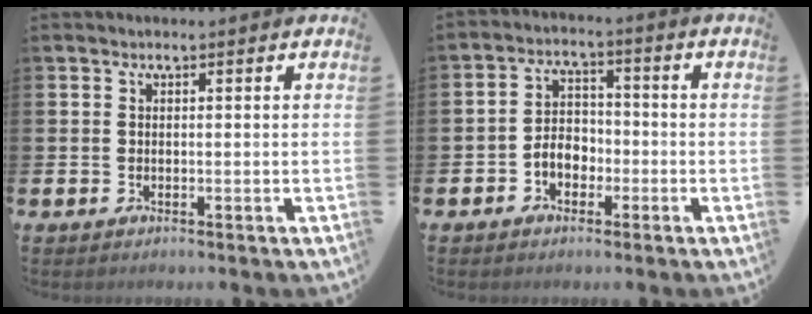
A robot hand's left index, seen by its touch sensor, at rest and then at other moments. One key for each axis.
{"total": 3.9, "fx": -1.9, "fy": 2.8, "fz": 1.9, "tx": -0.036, "ty": 0.010, "tz": -0.042}